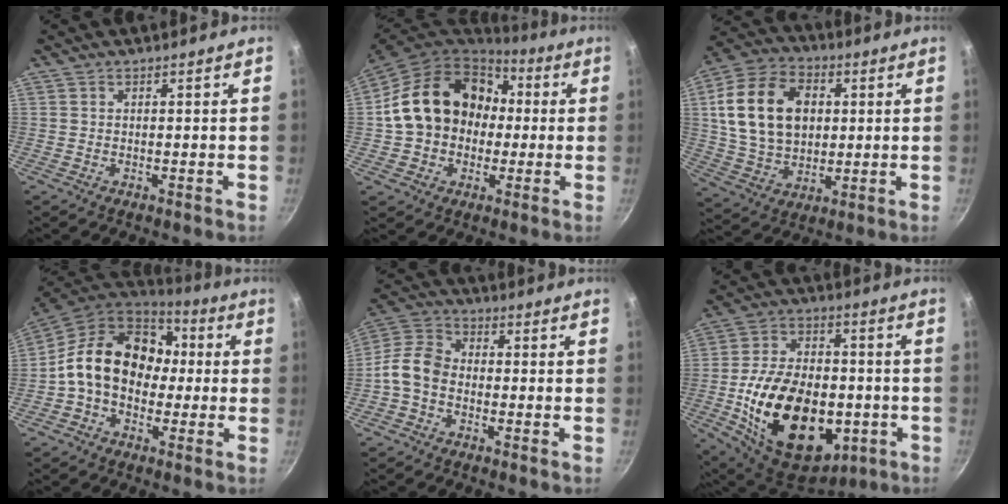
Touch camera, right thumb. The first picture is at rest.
{"total": 19.6, "force": [1.6, 15.8, 11.4], "torque": [-0.174, 0.049, 0.027]}
{"total": 19.2, "force": [3.5, 13.6, 13.1], "torque": [-0.222, 0.004, 0.062]}
{"total": 17.6, "force": [0.6, 13.5, 11.3], "torque": [-0.156, 0.043, -0.006]}
{"total": 7.9, "force": [-2.4, 5.8, 4.9], "torque": [-0.087, 0.037, -0.067]}
{"total": 27.4, "force": [-5.7, 17.3, 20.5], "torque": [-0.322, 0.022, -0.076]}